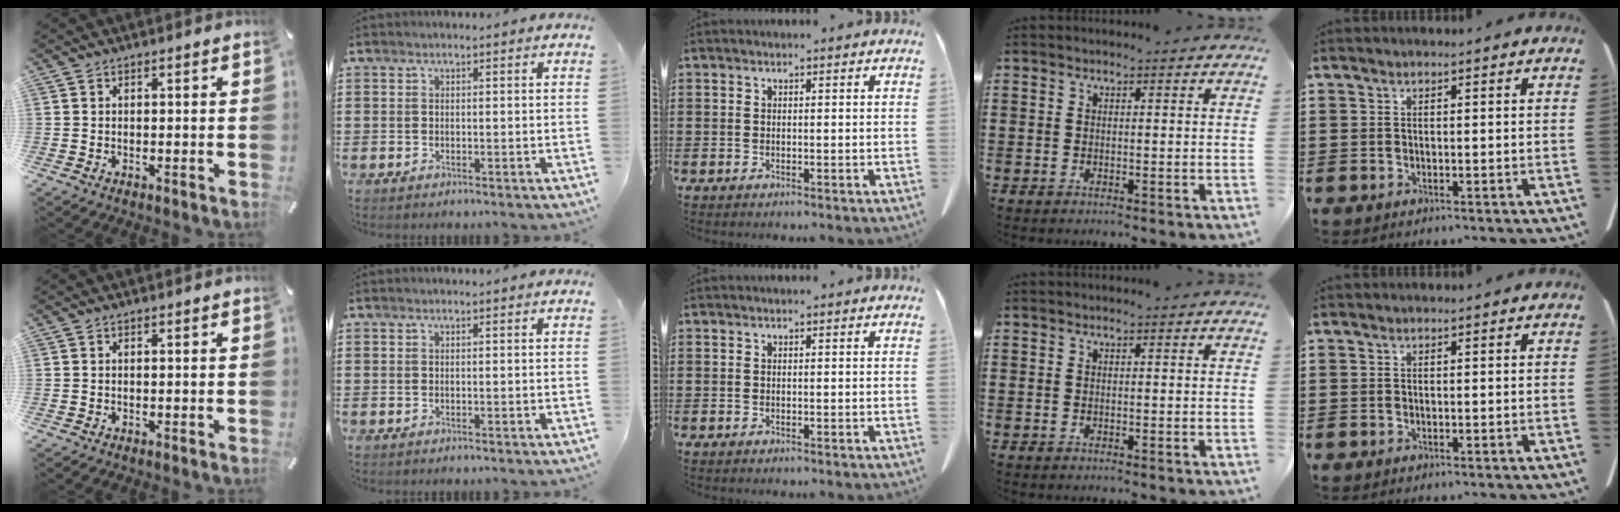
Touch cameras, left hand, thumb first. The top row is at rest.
{}